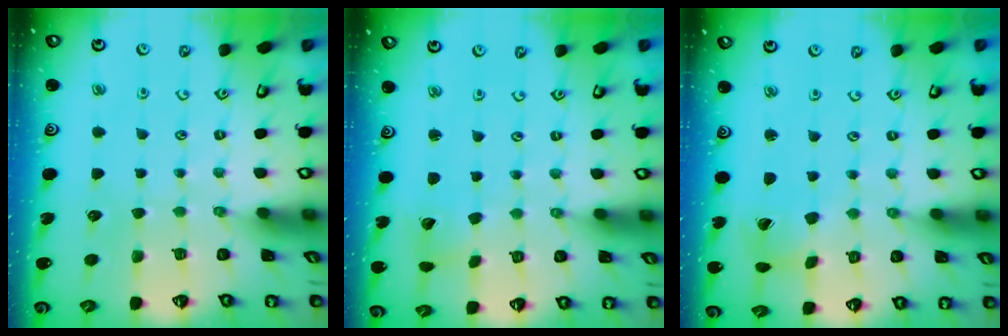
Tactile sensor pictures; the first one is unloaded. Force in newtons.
{"total": 3.1, "press": 3.1, "slide": 0.4}
{"total": 2.8, "press": 2.8, "slide": 0.4}